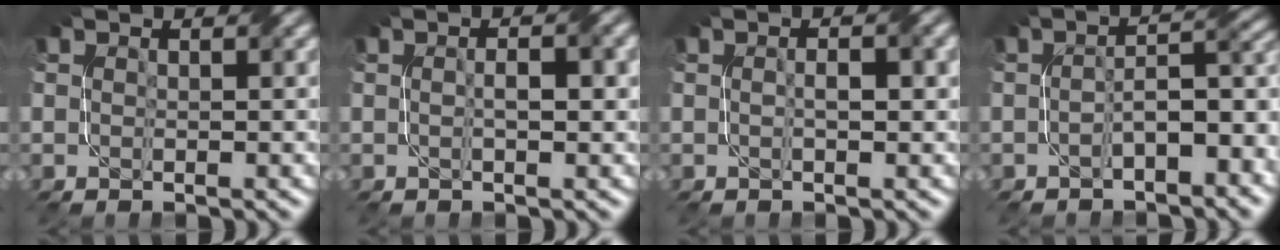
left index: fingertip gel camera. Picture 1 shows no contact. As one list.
[{"total": 2.3, "force": [0.1, 0.6, 2.2], "torque": [-0.031, -0.001, -0.002]}, {"total": 1.9, "force": [0.0, 0.5, 1.8], "torque": [-0.030, 0.003, -0.001]}, {"total": 5.0, "force": [-2.2, 1.8, 4.2], "torque": [-0.061, 0.014, -0.040]}]